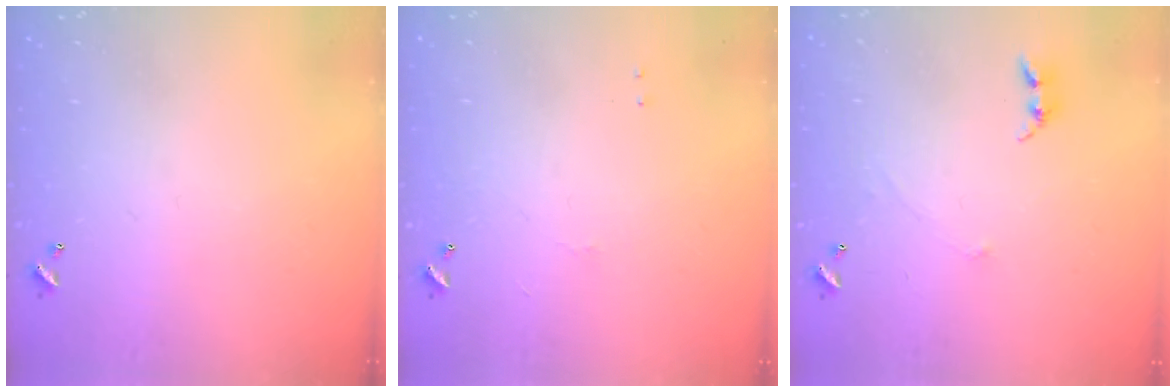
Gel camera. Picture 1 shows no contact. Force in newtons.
{"total": 1.0, "press": 0.9, "slide": 0.5}
{"total": 1.1, "press": 1.1, "slide": 0.3}